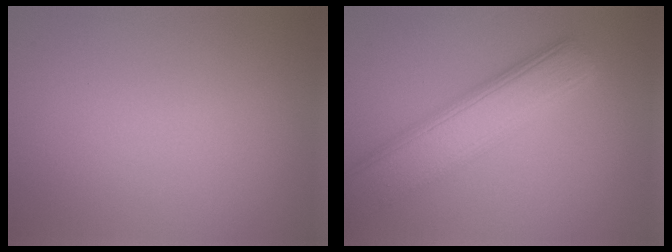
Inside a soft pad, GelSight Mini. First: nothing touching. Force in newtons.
{"total": 6.7, "press": 6.7, "slide": 0.3}